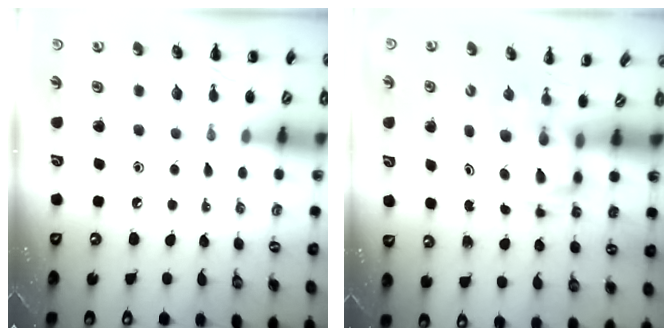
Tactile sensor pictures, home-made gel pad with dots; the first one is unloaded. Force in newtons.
{"total": 3.0, "press": 2.9, "slide": 0.5}